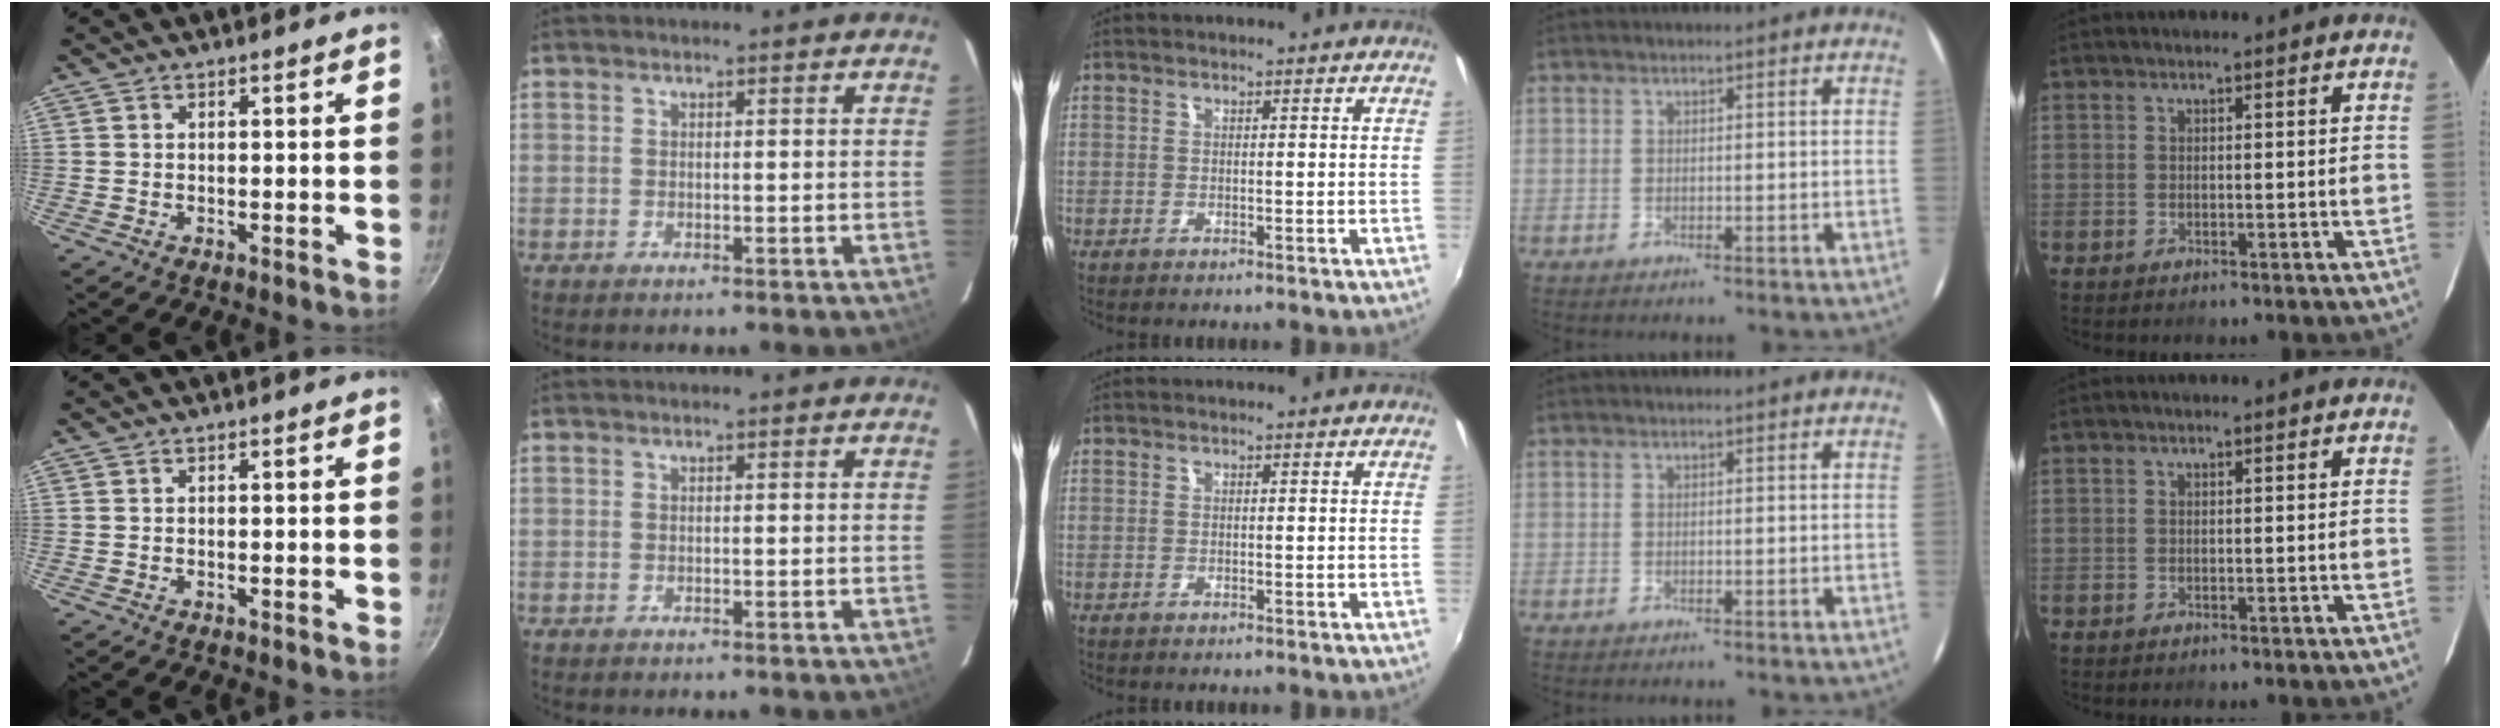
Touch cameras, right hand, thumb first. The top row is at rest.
{}